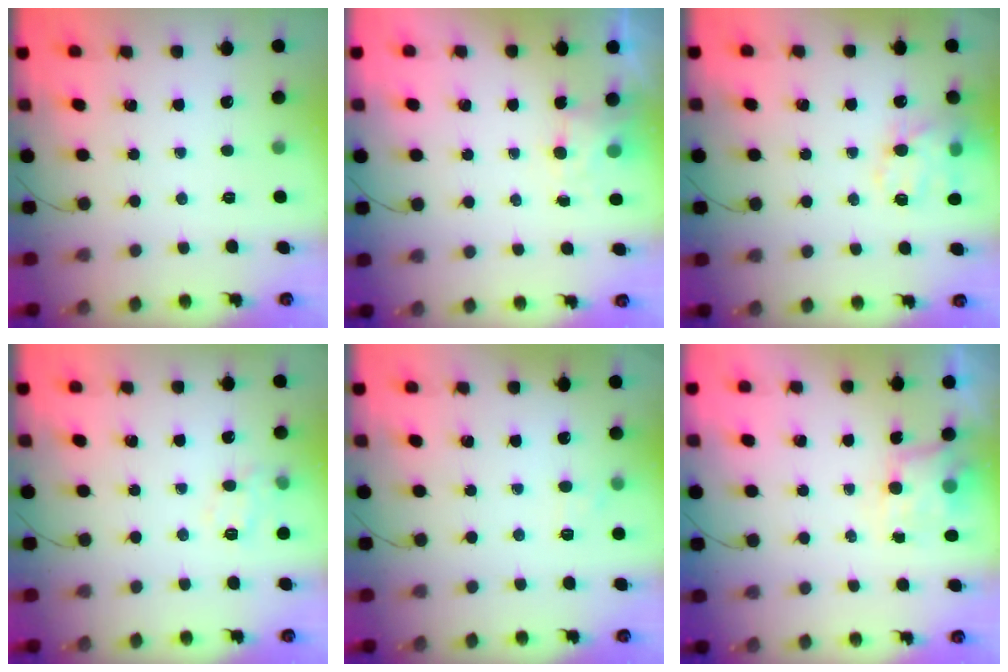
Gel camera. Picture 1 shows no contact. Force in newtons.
{"total": 4.0, "press": 3.8, "slide": 1.2}
{"total": 15.1, "press": 14.9, "slide": 2.4}
{"total": 9.5, "press": 9.4, "slide": 1.0}
{"total": 4.6, "press": 4.4, "slide": 1.3}
{"total": 5.7, "press": 5.6, "slide": 0.8}